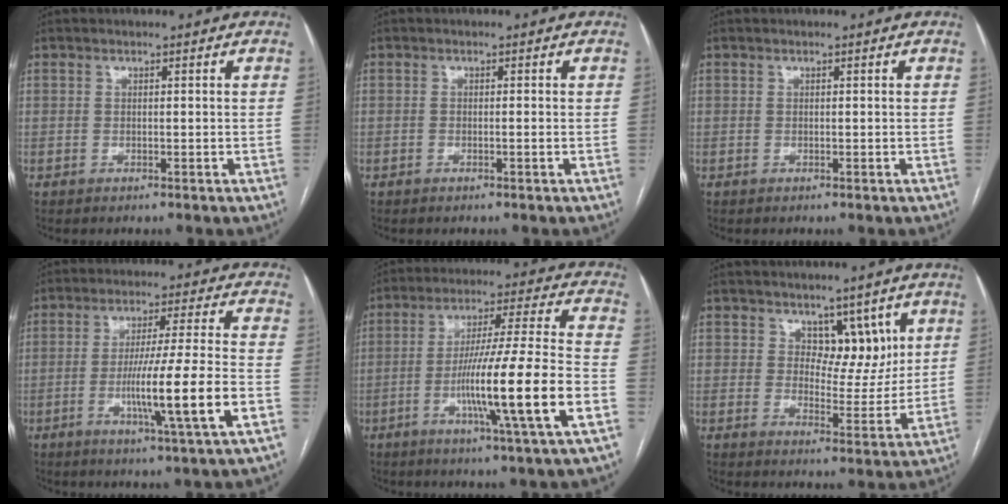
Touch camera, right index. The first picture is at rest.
{"total": 0.5, "force": [-0.2, 0.0, 0.5], "torque": [-0.008, 0.000, -0.003]}
{"total": 0.0}
{"total": 13.3, "force": [-4.0, -1.1, 12.6], "torque": [-0.221, -0.012, -0.070]}
{"total": 17.1, "force": [-5.3, -1.1, 16.3], "torque": [-0.285, -0.009, -0.093]}
{"total": 6.5, "force": [3.4, 3.7, 4.1], "torque": [-0.045, -0.003, 0.056]}